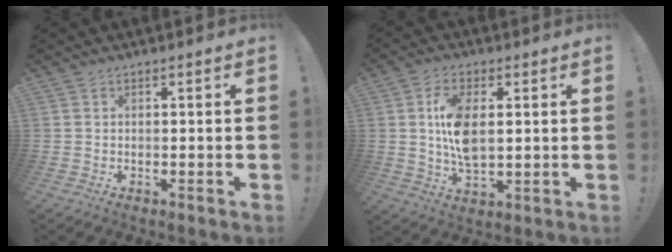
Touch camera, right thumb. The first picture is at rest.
{"total": 10.7, "force": [1.7, 5.8, 8.9], "torque": [-0.161, -0.002, 0.029]}